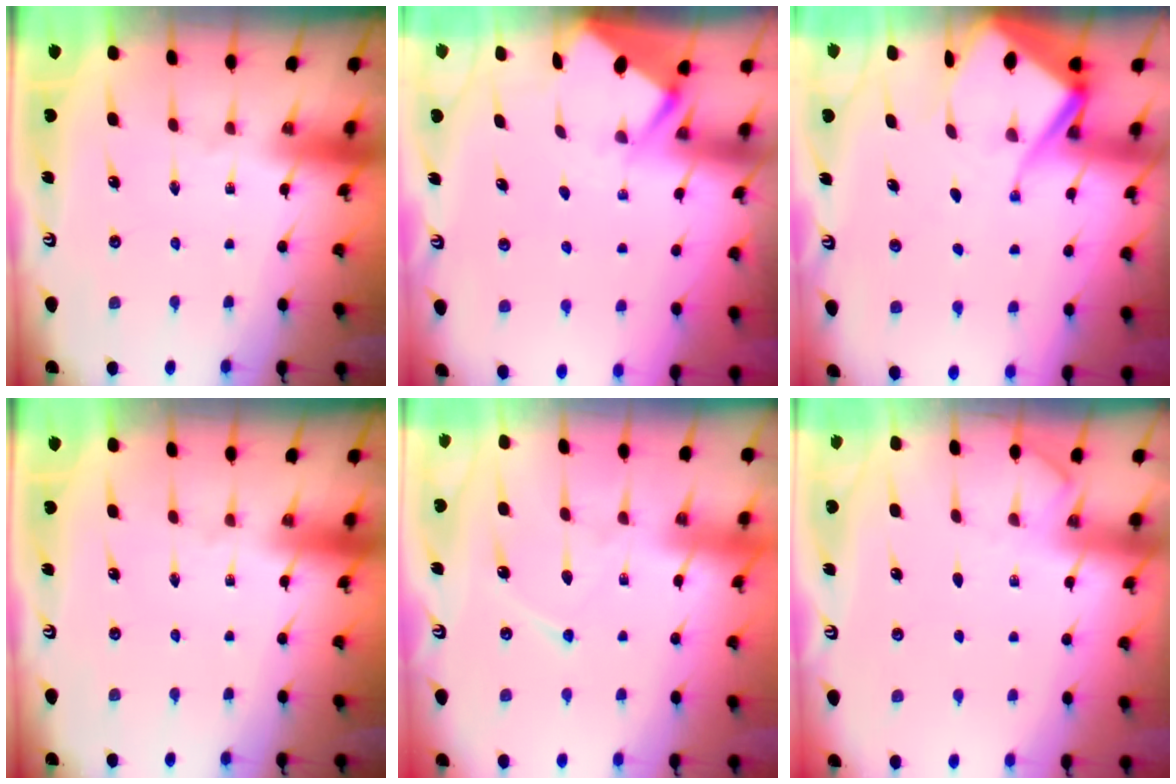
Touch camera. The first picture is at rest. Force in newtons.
{"total": 2.6, "press": 2.6, "slide": 0.4}
{"total": 8.9, "press": 8.8, "slide": 0.7}
{"total": 0.0}
{"total": 7.0, "press": 7.0, "slide": 0.7}
{"total": 3.3, "press": 3.3, "slide": 0.4}